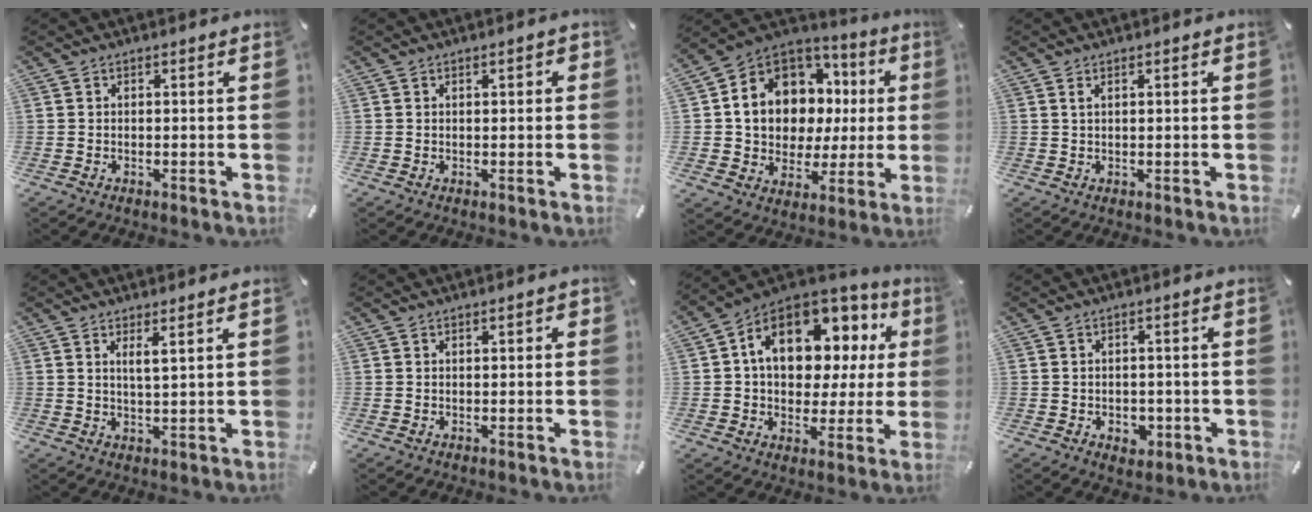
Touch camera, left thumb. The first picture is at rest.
{"total": 1.5, "force": [0.0, 0.9, 1.2], "torque": [-0.014, 0.002, -0.003]}
{"total": 12.4, "force": [3.4, 10.3, 6.1], "torque": [-0.114, -0.041, 0.072]}
{"total": 1.3, "force": [0.4, 0.4, 1.2], "torque": [-0.023, 0.001, 0.006]}
{"total": 3.2, "force": [1.9, 0.0, 2.6], "torque": [-0.055, -0.003, 0.032]}
{"total": 1.2, "force": [0.0, 0.7, 1.0], "torque": [-0.010, 0.001, -0.003]}
{"total": 16.1, "force": [5.3, 10.8, 10.6], "torque": [-0.170, -0.022, 0.096]}
{"total": 3.5, "force": [-1.0, 2.8, 1.9], "torque": [-0.022, 0.003, -0.017]}